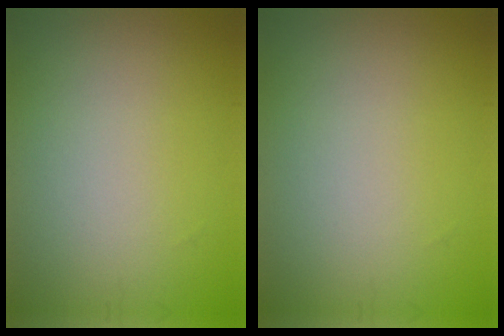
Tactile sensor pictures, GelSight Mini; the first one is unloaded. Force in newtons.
{"total": 0.0}